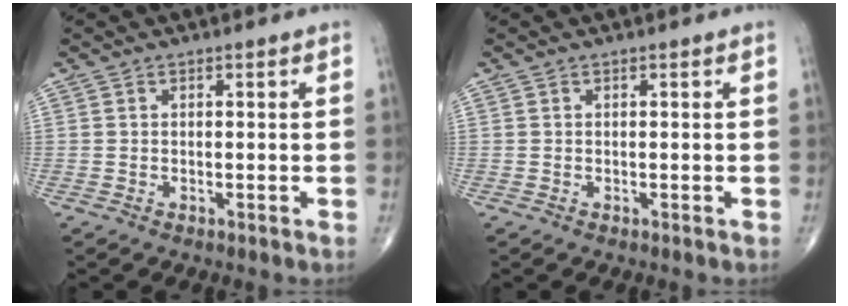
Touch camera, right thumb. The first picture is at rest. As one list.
[{"total": 0.0}]